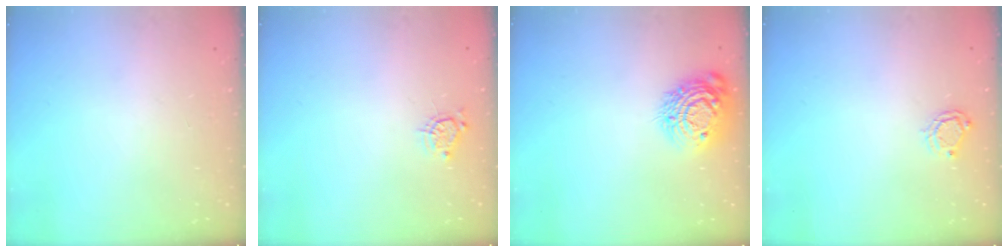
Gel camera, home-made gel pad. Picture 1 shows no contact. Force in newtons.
{"total": 5.1, "press": 5.1, "slide": 0.5}
{"total": 13.7, "press": 13.7, "slide": 1.0}
{"total": 4.4, "press": 4.4, "slide": 0.4}